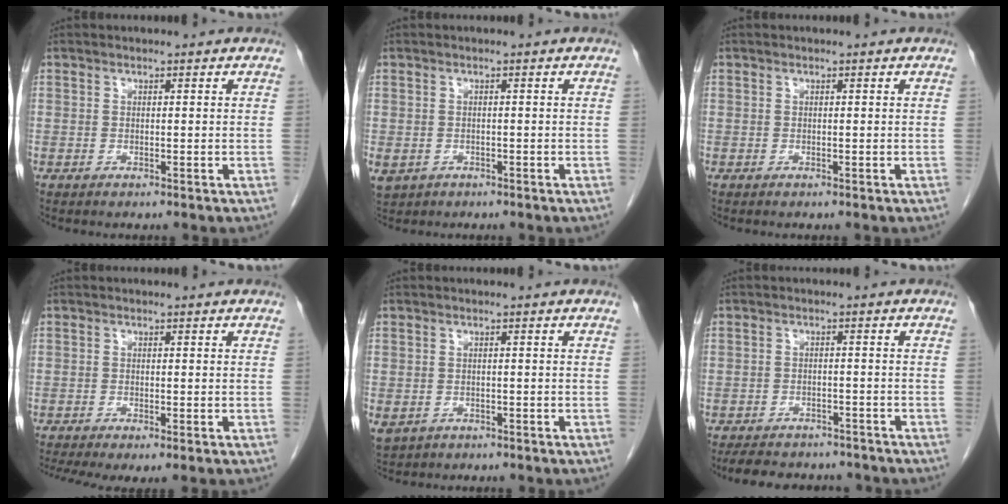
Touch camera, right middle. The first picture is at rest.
{"total": 5.8, "force": [-2.7, 4.7, 1.9], "torque": [-0.054, -0.004, -0.036]}
{"total": 0.0}
{"total": 5.1, "force": [-3.4, 1.1, 3.7], "torque": [-0.060, -0.015, -0.061]}
{"total": 5.3, "force": [-2.6, 4.2, 1.9], "torque": [-0.047, -0.006, -0.035]}
{"total": 10.0, "force": [-8.8, 3.7, 3.0], "torque": [-0.050, 0.003, -0.112]}